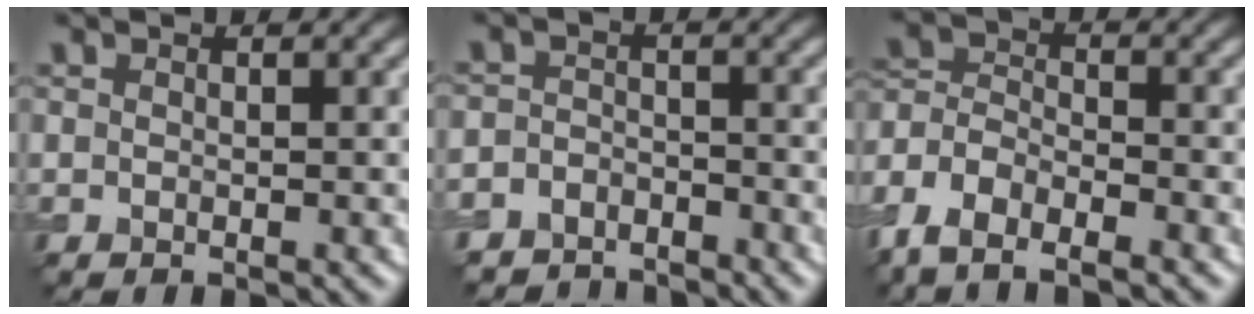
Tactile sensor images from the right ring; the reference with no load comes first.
{"total": 4.5, "force": [-4.1, 1.8, 0.0], "torque": [0.008, -0.006, -0.075]}
{"total": 6.3, "force": [-4.5, 2.9, 3.4], "torque": [-0.068, -0.001, -0.095]}